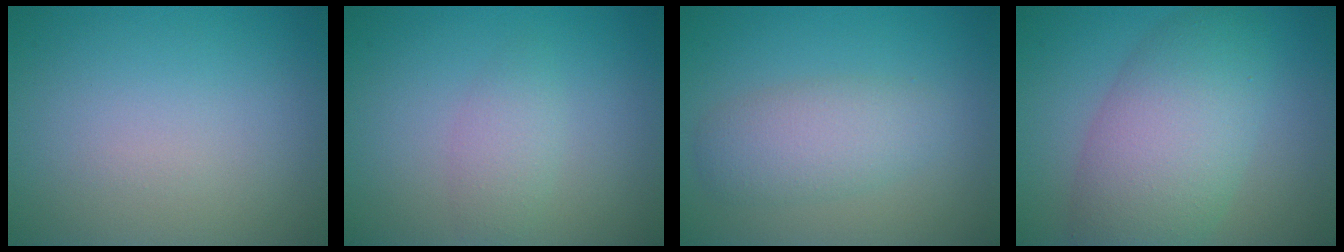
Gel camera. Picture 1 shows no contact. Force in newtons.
{"total": 1.8, "press": 1.8, "slide": 0.1}
{"total": 2.2, "press": 2.2, "slide": 0.2}
{"total": 7.9, "press": 7.9, "slide": 0.1}